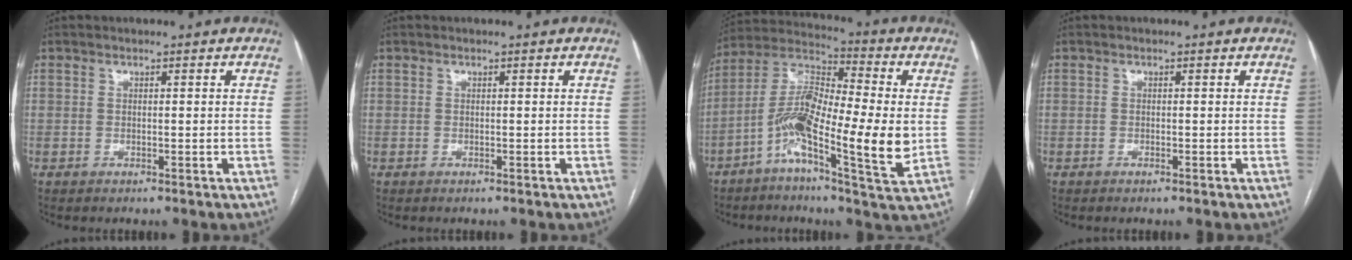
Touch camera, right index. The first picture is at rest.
{"total": 0.0}
{"total": 15.5, "force": [-3.3, 2.6, 14.9], "torque": [-0.289, 0.008, -0.069]}
{"total": 0.0}